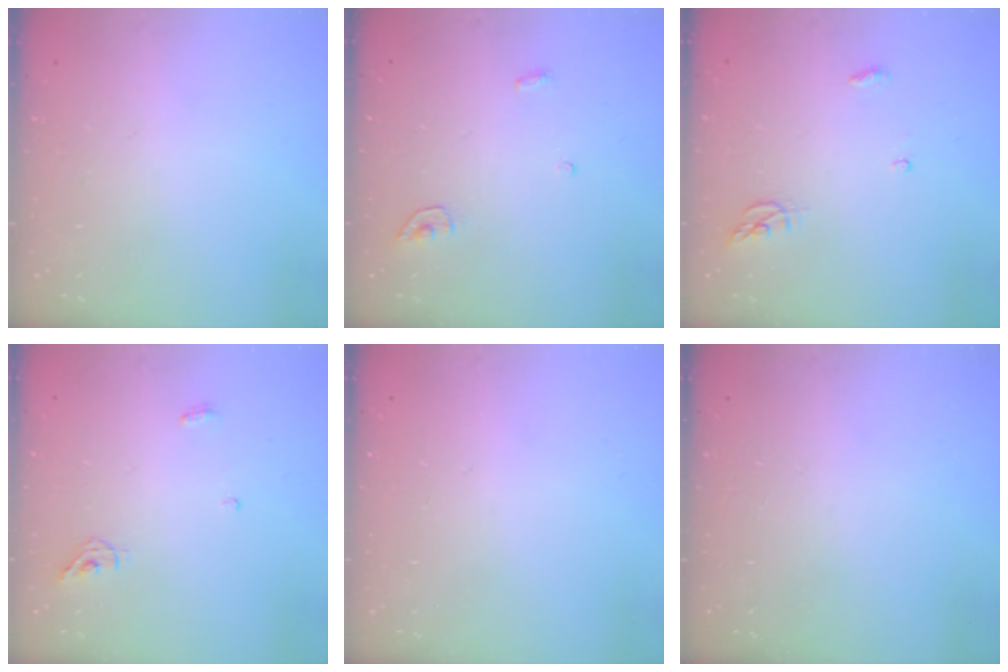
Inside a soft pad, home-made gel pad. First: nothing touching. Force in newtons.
{"total": 3.5, "press": 3.5, "slide": 0.3}
{"total": 4.0, "press": 3.9, "slide": 0.4}
{"total": 5.1, "press": 5.0, "slide": 0.8}
{"total": 0.9, "press": 0.9, "slide": 0.0}
{"total": 0.0}